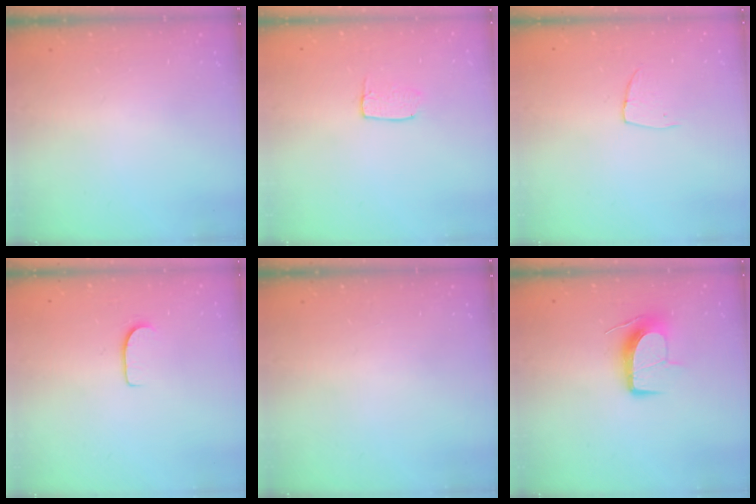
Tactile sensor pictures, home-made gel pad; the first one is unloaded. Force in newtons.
{"total": 3.8, "press": 3.8, "slide": 0.2}
{"total": 4.8, "press": 4.8, "slide": 0.4}
{"total": 5.9, "press": 5.8, "slide": 0.6}
{"total": 0.0}
{"total": 10.9, "press": 10.9, "slide": 0.2}